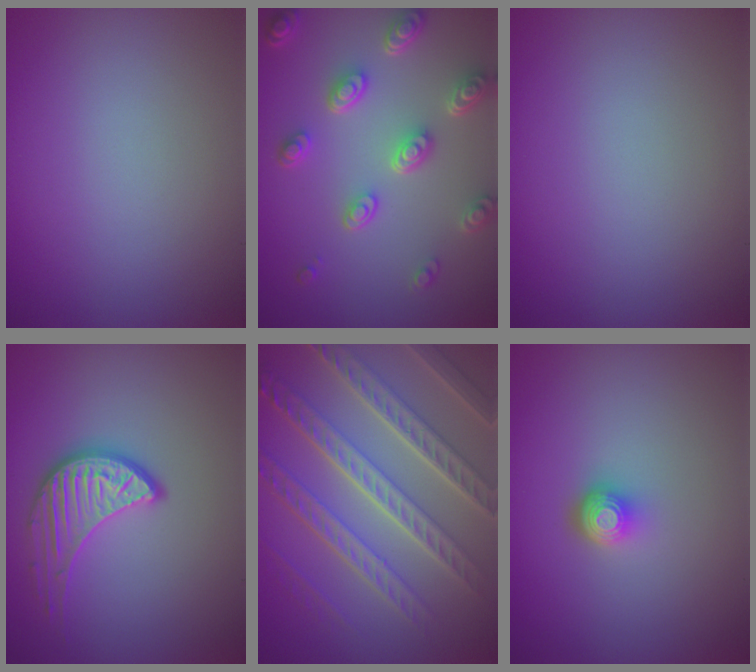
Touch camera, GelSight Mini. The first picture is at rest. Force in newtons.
{"total": 5.2, "press": 3.9, "slide": 3.4}
{"total": 0.0}
{"total": 3.5, "press": 3.1, "slide": 1.7}
{"total": 8.9, "press": 6.4, "slide": 6.3}
{"total": 2.0, "press": 1.4, "slide": 1.4}